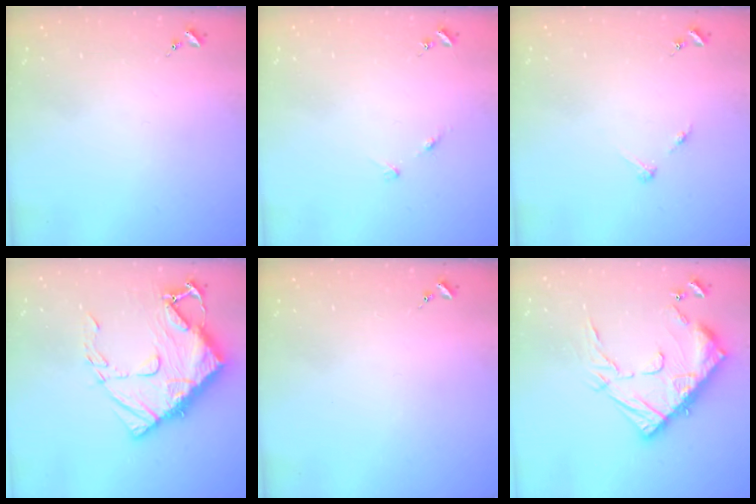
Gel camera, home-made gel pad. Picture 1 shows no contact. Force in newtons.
{"total": 5.1, "press": 5.1, "slide": 0.6}
{"total": 3.2, "press": 3.1, "slide": 0.4}
{"total": 18.3, "press": 18.2, "slide": 2.1}
{"total": 0.0}
{"total": 20.3, "press": 20.3, "slide": 1.1}